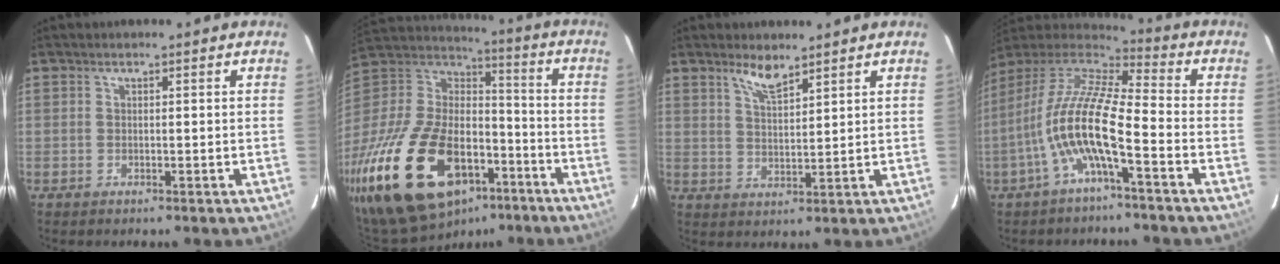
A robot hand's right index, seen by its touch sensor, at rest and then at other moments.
{"total": 34.5, "force": [-18.2, 19.3, 22.0], "torque": [-0.460, -0.015, -0.283]}
{"total": 4.6, "force": [3.6, 1.1, 2.6], "torque": [-0.048, -0.002, 0.069]}
{"total": 13.5, "force": [-4.5, 2.2, 12.6], "torque": [-0.236, -0.001, -0.091]}